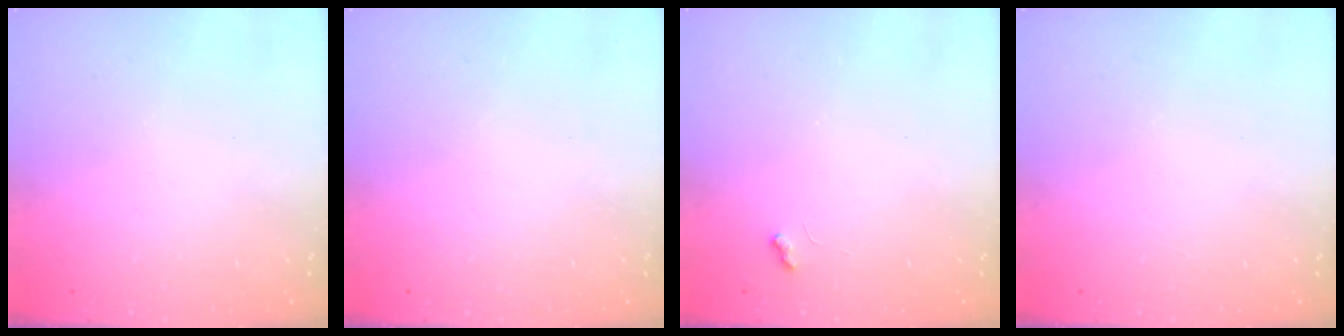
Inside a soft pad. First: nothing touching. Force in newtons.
{"total": 0.0}
{"total": 3.5, "press": 3.4, "slide": 0.4}
{"total": 0.0}